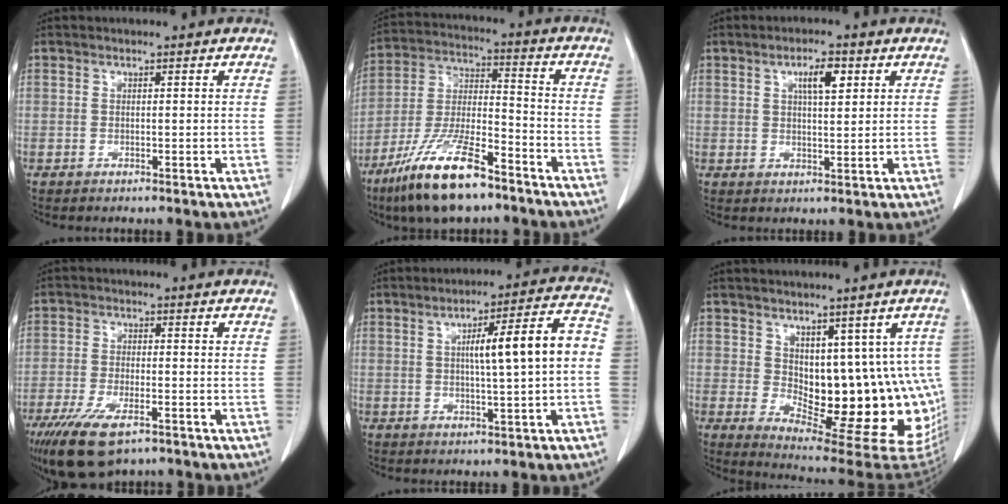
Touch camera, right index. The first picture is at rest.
{"total": 15.4, "force": [-10.4, 3.5, 10.8], "torque": [-0.224, -0.019, -0.193]}
{"total": 4.8, "force": [2.1, 1.3, 4.1], "torque": [-0.072, 0.003, 0.035]}
{"total": 9.9, "force": [-6.4, 3.2, 6.9], "torque": [-0.127, -0.019, -0.109]}
{"total": 10.6, "force": [0.3, 0.8, 10.6], "torque": [-0.151, 0.029, 0.004]}
{"total": 16.1, "force": [1.0, 7.9, 13.9], "torque": [-0.147, -0.009, 0.033]}